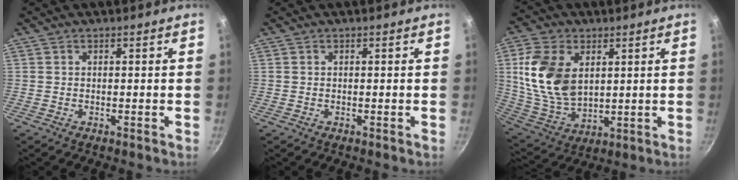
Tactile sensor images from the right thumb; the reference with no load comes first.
{"total": 0.0}
{"total": 15.9, "force": [3.8, 10.3, 11.5], "torque": [-0.204, -0.018, 0.088]}